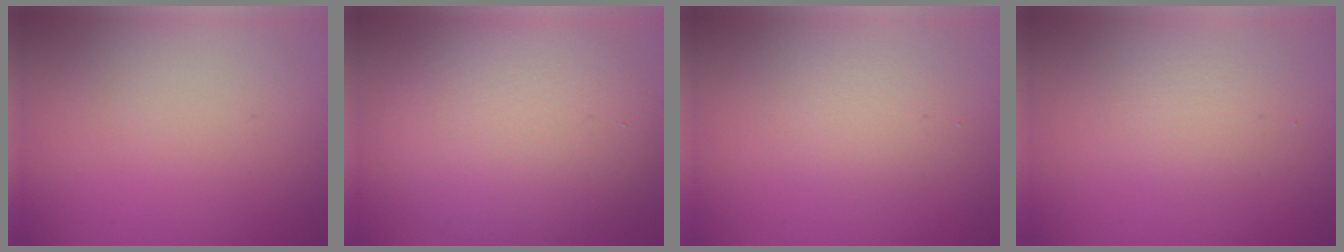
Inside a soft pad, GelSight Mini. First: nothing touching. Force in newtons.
{"total": 9.6, "press": 9.5, "slide": 0.7}
{"total": 2.2, "press": 2.2, "slide": 0.3}
{"total": 1.9, "press": 1.9, "slide": 0.1}